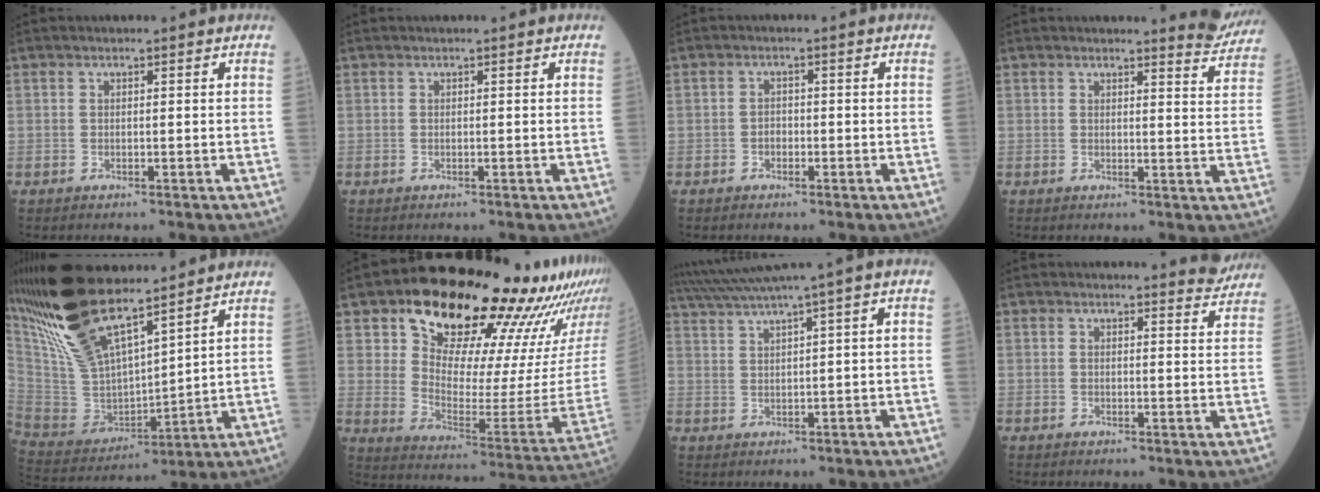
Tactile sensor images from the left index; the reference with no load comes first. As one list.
[{"total": 0.0}, {"total": 1.4, "force": [-0.6, 1.0, 0.7], "torque": [-0.008, 0.004, -0.010]}, {"total": 5.0, "force": [5.0, 0.4, -0.1], "torque": [0.007, -0.038, 0.035]}, {"total": 18.6, "force": [14.5, 4.2, 11.0], "torque": [-0.231, 0.002, 0.286]}, {"total": 24.6, "force": [18.3, 7.7, 14.6], "torque": [-0.209, -0.019, 0.251]}, {"total": 6.8, "force": [4.4, -1.4, 4.9], "torque": [-0.092, 0.027, 0.081]}, {"total": 2.6, "force": [2.6, 0.4, -0.5], "torque": [0.006, -0.023, 0.014]}]